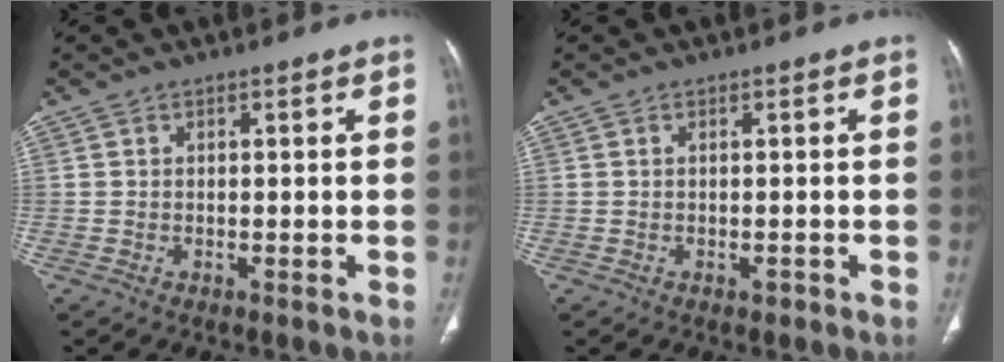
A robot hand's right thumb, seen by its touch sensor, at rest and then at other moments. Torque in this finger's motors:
{"motor_torque": [-0.21, 0.00, -0.02, -0.08, -0.03]}